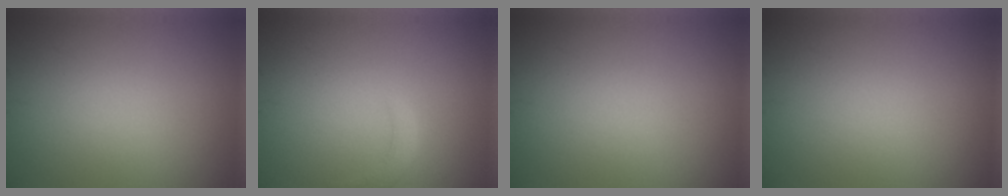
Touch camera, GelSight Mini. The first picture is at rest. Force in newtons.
{"total": 1.6, "press": 1.6, "slide": 0.3}
{"total": 0.0}
{"total": 0.0}